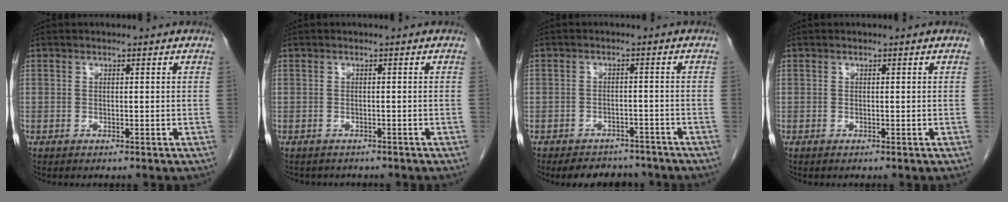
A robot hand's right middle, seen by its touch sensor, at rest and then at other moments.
{"total": 3.4, "force": [-3.0, 1.5, 0.8], "torque": [-0.016, -0.002, -0.034]}
{"total": 7.0, "force": [-6.2, 3.1, 1.2], "torque": [-0.007, 0.000, -0.079]}
{"total": 0.0}